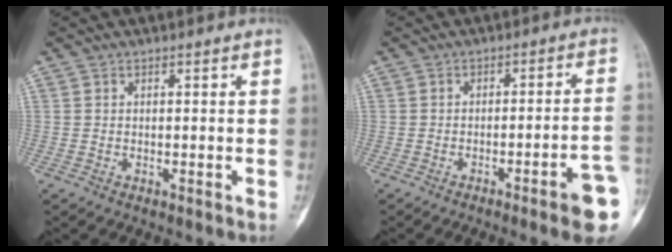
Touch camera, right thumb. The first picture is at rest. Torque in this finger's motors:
{"motor_torque": [0.25, 0.52, 0.28, 0.06, -0.03]}